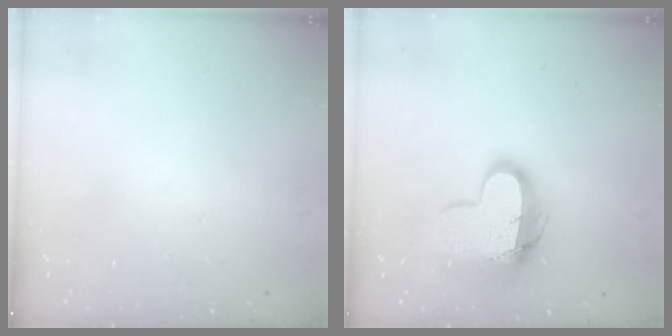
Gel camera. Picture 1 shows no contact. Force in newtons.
{"total": 13.7, "press": 13.6, "slide": 1.3}